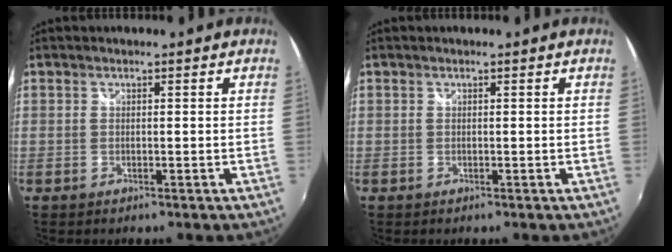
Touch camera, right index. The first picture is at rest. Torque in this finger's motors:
{"motor_torque": [-0.01, 0.01, 0.00, 0.00]}